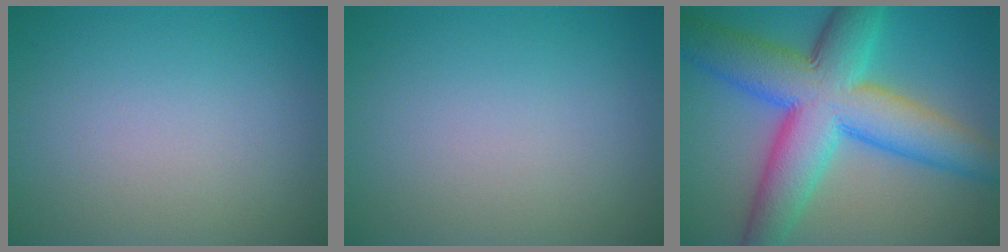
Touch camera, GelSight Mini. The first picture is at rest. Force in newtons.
{"total": 0.0}
{"total": 12.6, "press": 12.6, "slide": 0.3}